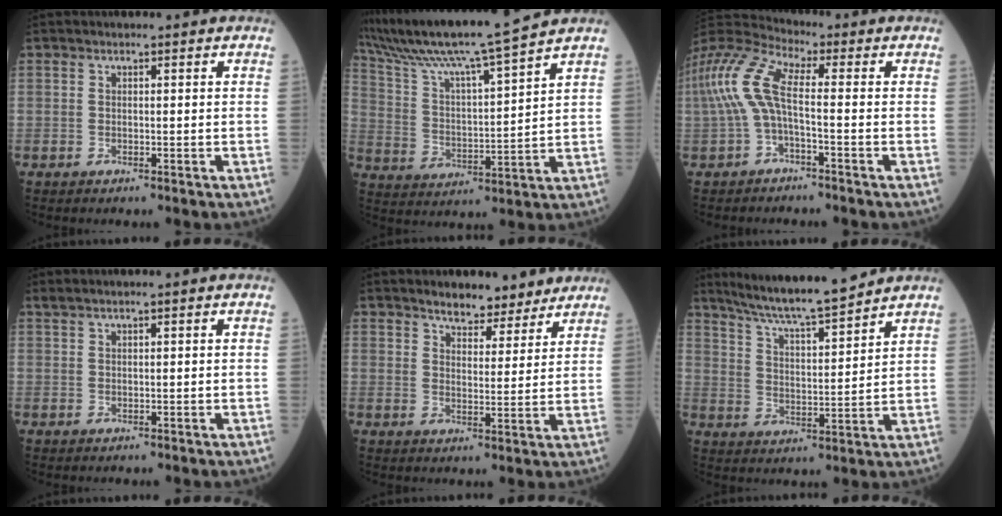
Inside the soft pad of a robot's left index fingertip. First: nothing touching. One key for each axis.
{"total": 16.9, "fx": 14.7, "fy": -1.5, "fz": 8.2, "tx": -0.156, "ty": 0.002, "tz": 0.249}
{"total": 9.1, "fx": -0.4, "fy": 2.1, "fz": 8.9, "tx": -0.203, "ty": 0.040, "tz": -0.018}
{"total": 1.3, "fx": 1.2, "fy": -0.1, "fz": 0.7, "tx": -0.016, "ty": 0.018, "tz": 0.027}
{"total": 7.0, "fx": 6.3, "fy": 2.4, "fz": 2.0, "tx": -0.024, "ty": 0.004, "tz": 0.086}
{"total": 13.2, "fx": 11.9, "fy": 0.1, "fz": 5.7, "tx": -0.104, "ty": 0.005, "tz": 0.197}